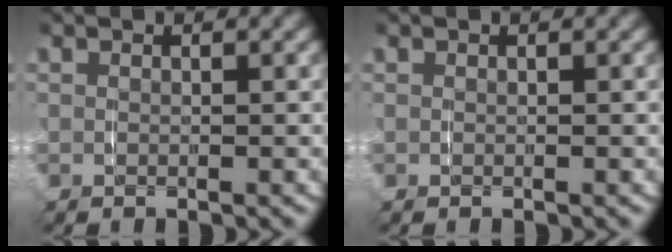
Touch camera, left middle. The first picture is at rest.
{"total": 0.0}